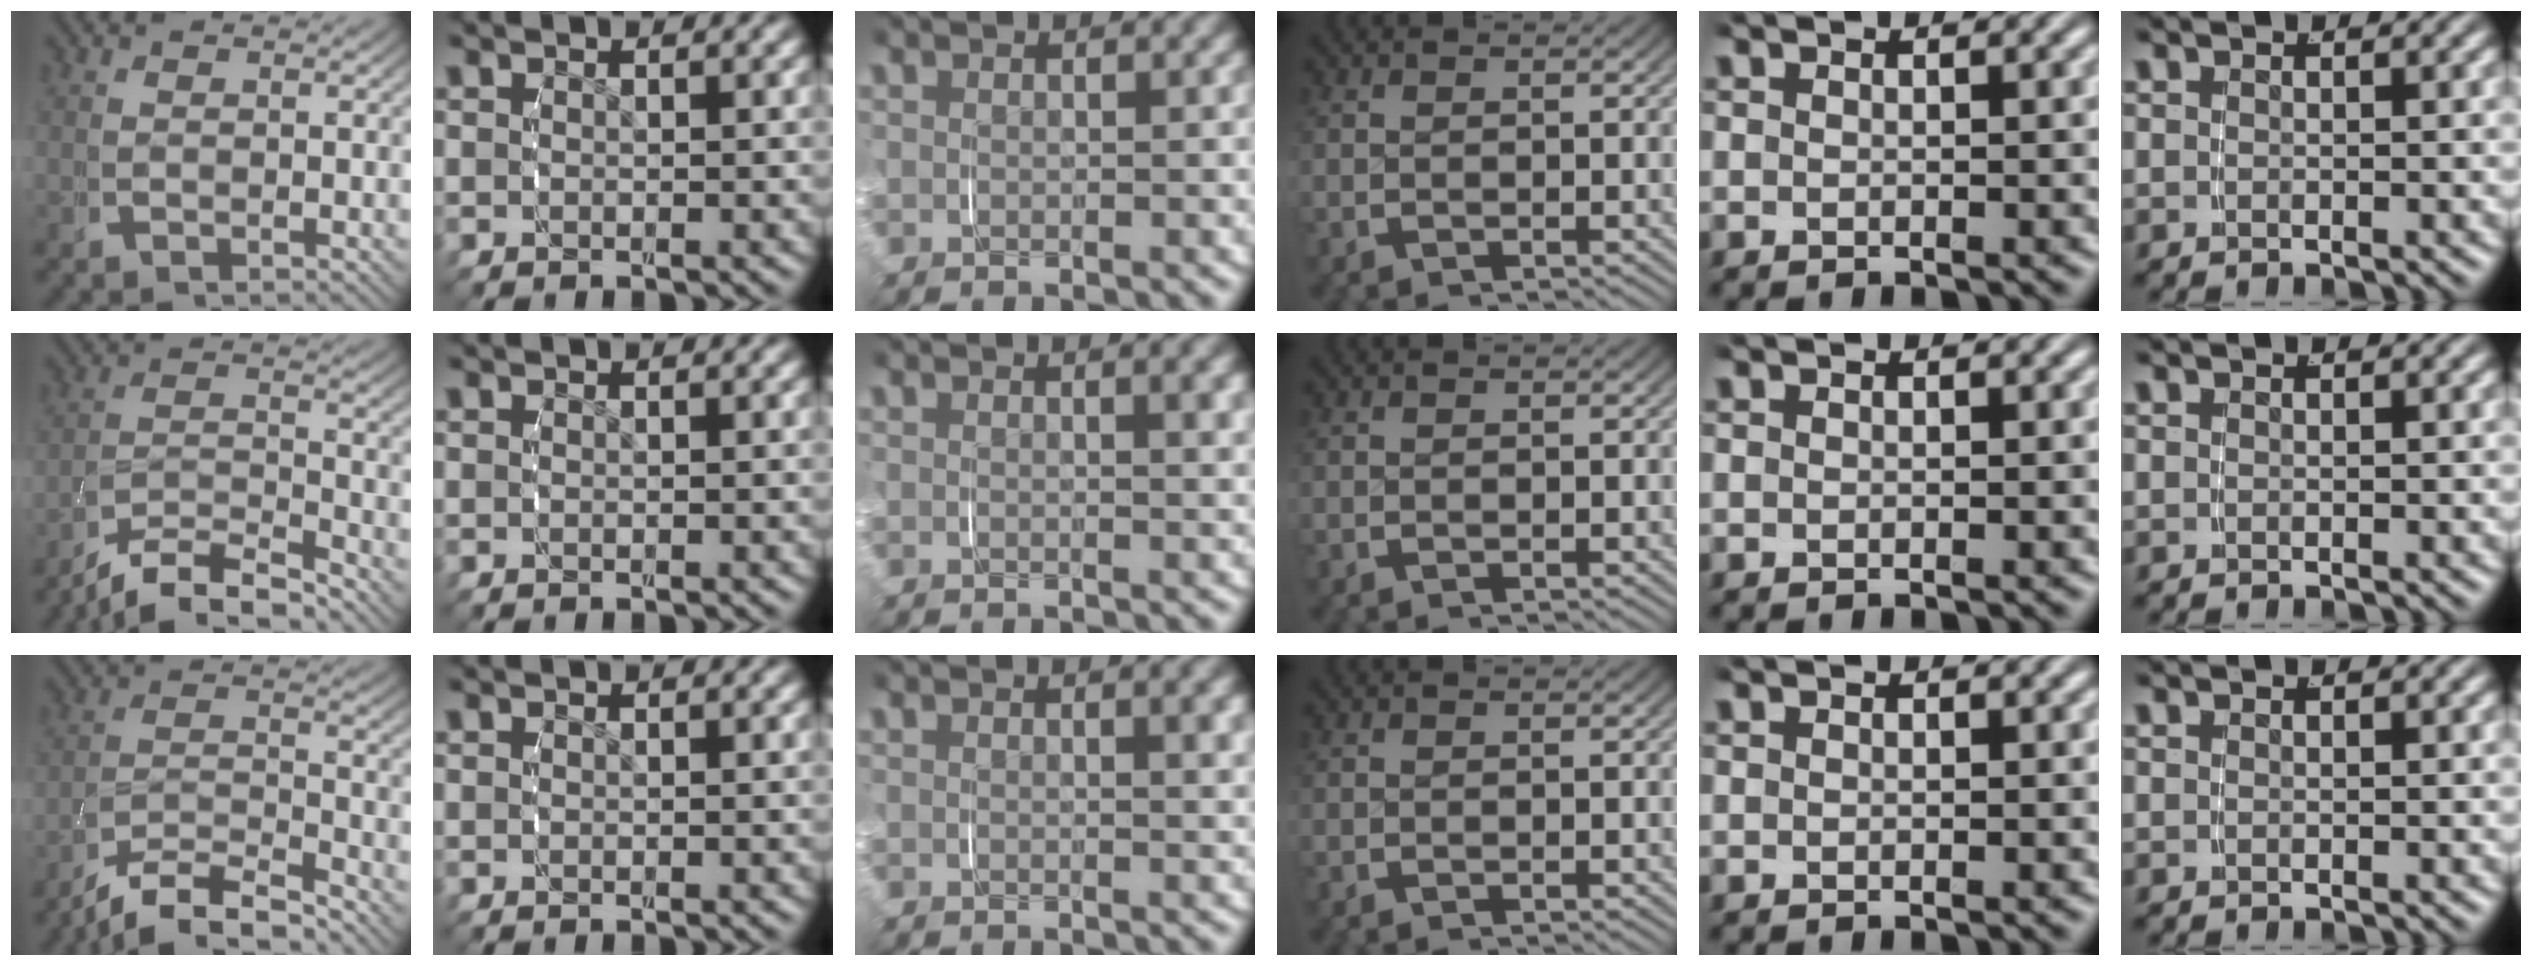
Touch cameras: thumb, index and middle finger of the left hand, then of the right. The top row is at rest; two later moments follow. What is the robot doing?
{"motion": "grasp_and_lifting", "object": "measuring cup"}